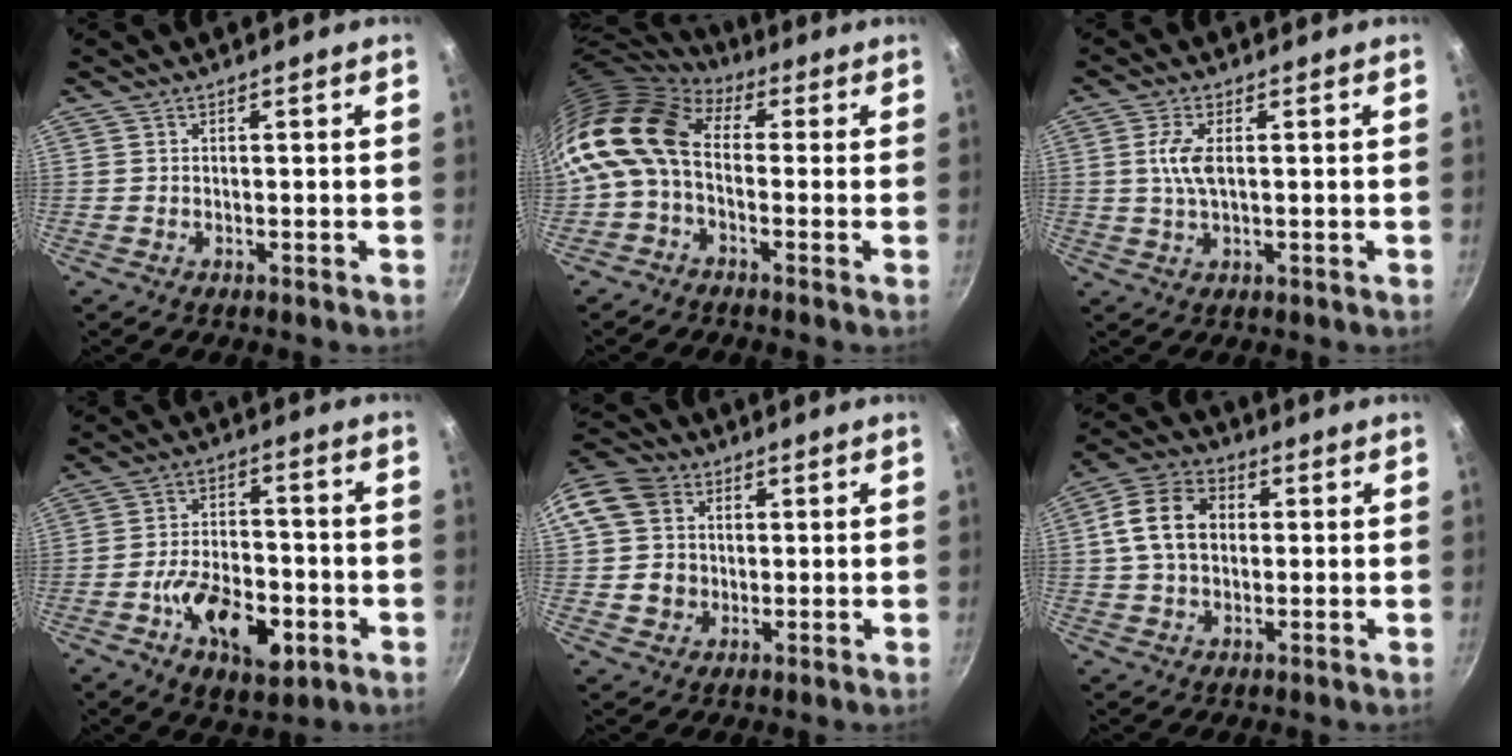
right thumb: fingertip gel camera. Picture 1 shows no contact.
{"total": 12.7, "force": [0.2, 8.5, 9.4], "torque": [-0.177, 0.024, -0.018]}
{"total": 5.1, "force": [0.7, 2.1, 4.5], "torque": [-0.099, 0.002, 0.013]}
{"total": 14.3, "force": [-5.2, 7.8, 10.7], "torque": [-0.152, 0.025, -0.082]}
{"total": 13.1, "force": [2.4, 11.4, 6.0], "torque": [-0.094, 0.020, 0.039]}
{"total": 11.4, "force": [1.6, 8.4, 7.6], "torque": [-0.121, 0.017, 0.014]}